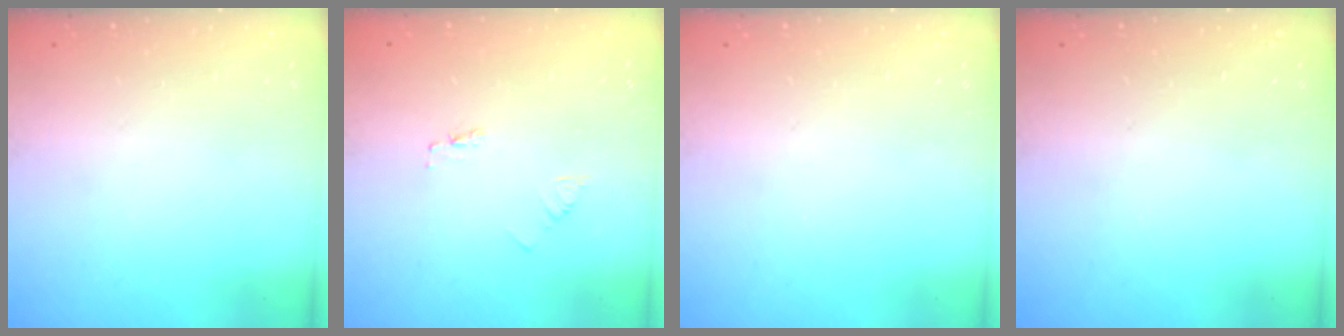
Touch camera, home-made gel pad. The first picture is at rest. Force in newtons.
{"total": 2.1, "press": 2.1, "slide": 0.1}
{"total": 0.0}
{"total": 0.0}